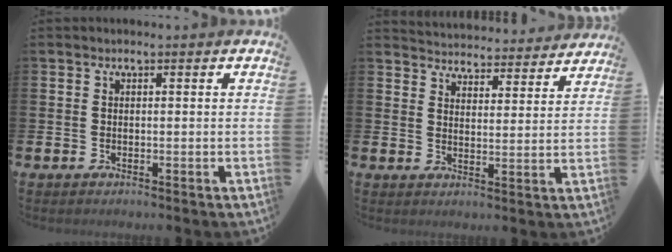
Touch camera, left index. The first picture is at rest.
{"total": 4.6, "force": [4.6, 0.6, -0.3], "torque": [-0.012, -0.040, 0.079]}